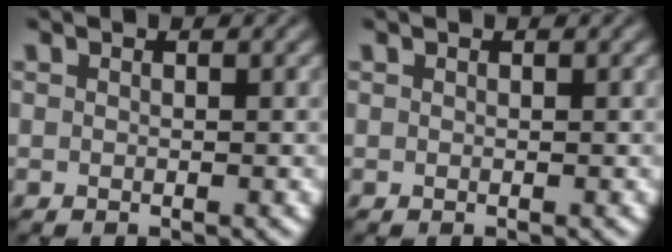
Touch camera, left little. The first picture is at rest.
{"total": 0.0}